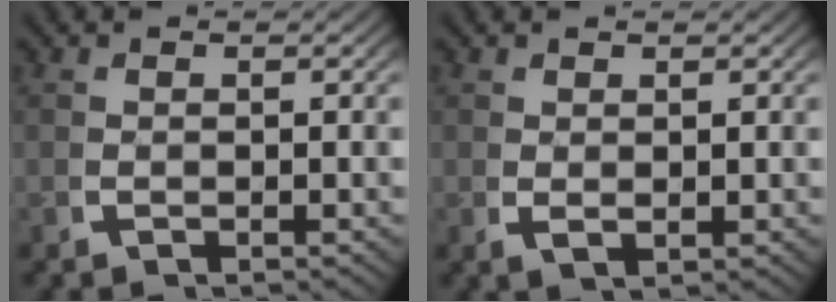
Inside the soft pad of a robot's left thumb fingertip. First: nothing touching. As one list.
[{"total": 1.1, "force": [0.6, 0.4, 0.8], "torque": [-0.021, -0.006, 0.021]}]